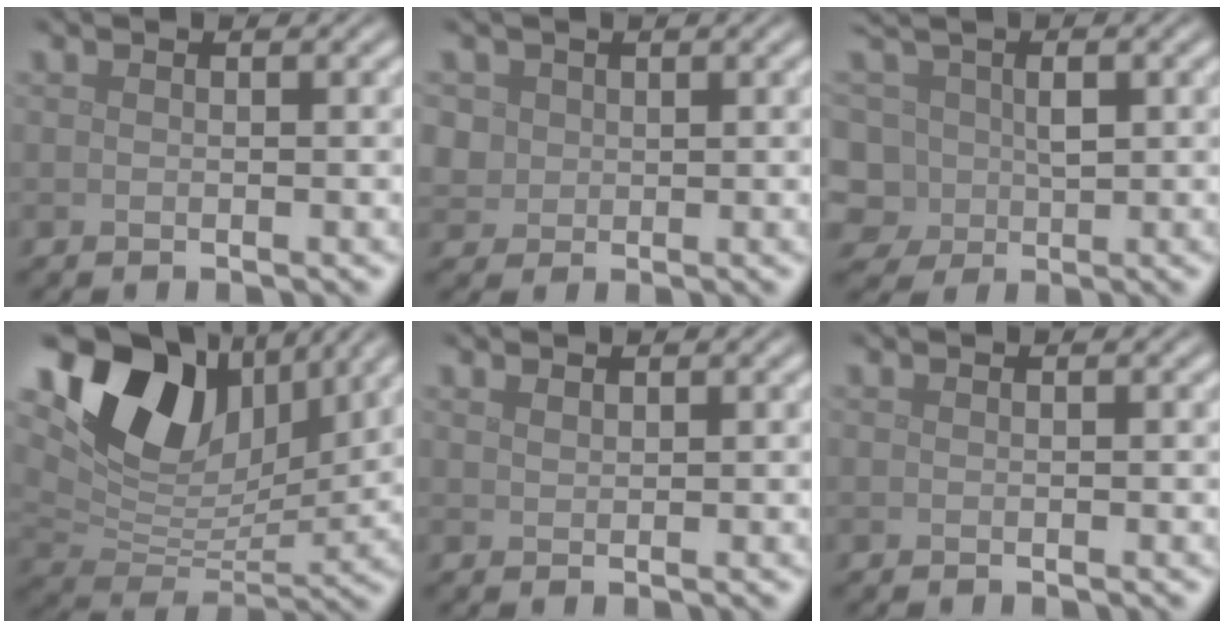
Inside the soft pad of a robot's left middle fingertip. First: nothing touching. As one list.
[{"total": 2.1, "force": [0.9, 1.8, 0.6], "torque": [-0.017, -0.004, 0.026]}, {"total": 4.8, "force": [0.1, 3.9, 2.9], "torque": [-0.052, 0.009, 0.005]}, {"total": 12.2, "force": [6.1, 7.5, 7.5], "torque": [-0.140, 0.004, 0.107]}, {"total": 0.8, "force": [0.7, 0.3, 0.2], "torque": [-0.009, 0.000, 0.016]}, {"total": 0.0}]